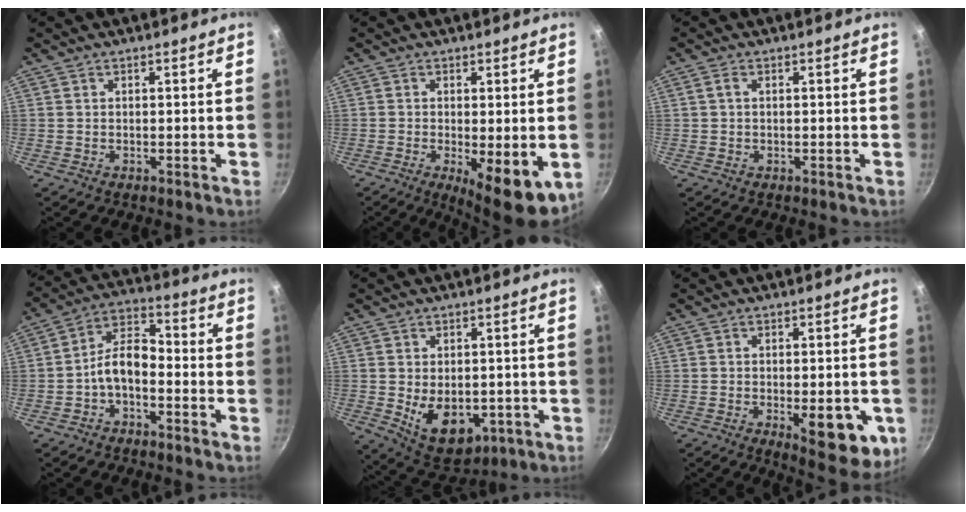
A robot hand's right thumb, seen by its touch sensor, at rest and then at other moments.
{"total": 9.7, "force": [-2.3, 3.1, 8.9], "torque": [-0.111, -0.011, -0.021]}
{"total": 1.2, "force": [0.2, 0.7, 1.0], "torque": [-0.019, 0.004, 0.003]}
{"total": 7.7, "force": [-2.9, 4.3, 5.7], "torque": [-0.094, 0.051, -0.063]}
{"total": 11.0, "force": [-1.9, 7.3, 8.0], "torque": [-0.092, -0.011, -0.005]}
{"total": 12.6, "force": [-3.6, 5.1, 10.9], "torque": [-0.104, -0.002, -0.040]}